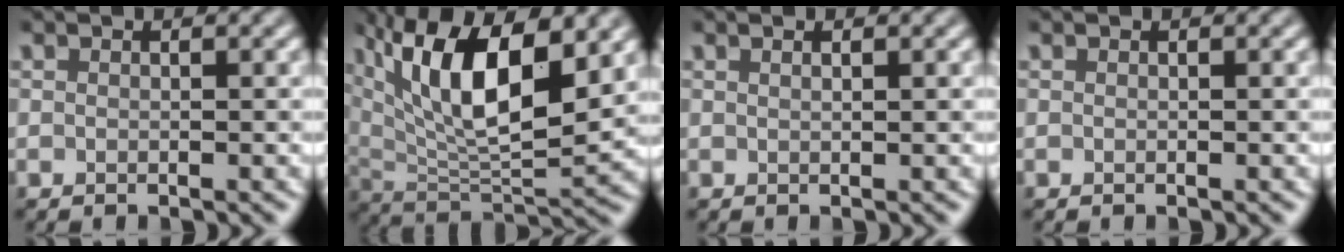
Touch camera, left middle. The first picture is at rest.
{"total": 11.7, "force": [4.5, 4.3, 9.9], "torque": [-0.168, -0.001, 0.080]}
{"total": 0.7, "force": [0.5, 0.2, 0.5], "torque": [-0.004, -0.002, 0.006]}
{"total": 0.0}